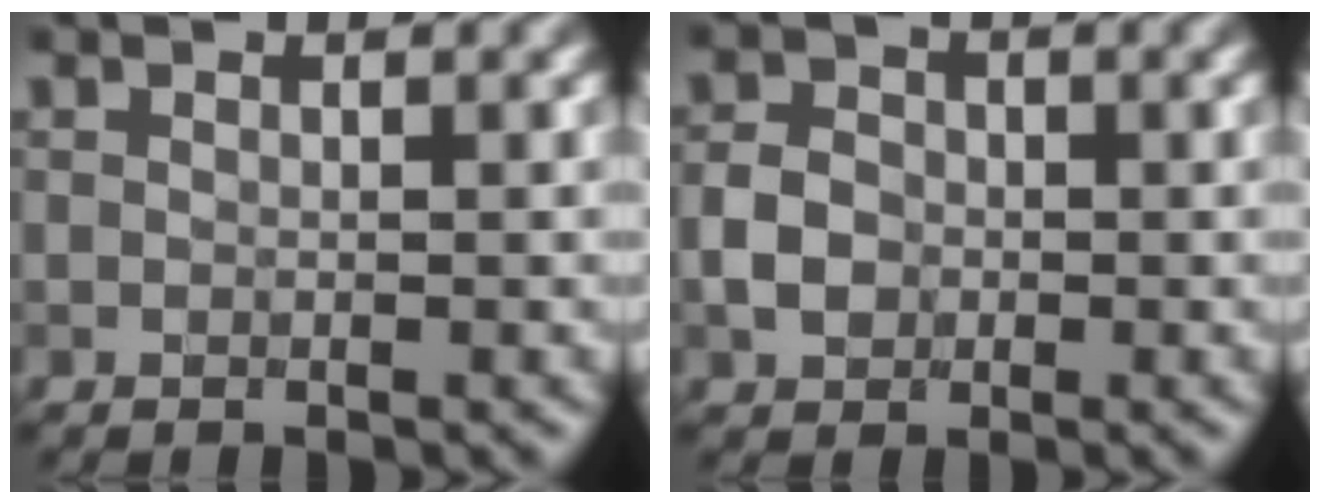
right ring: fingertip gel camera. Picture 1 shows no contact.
{"total": 2.5, "force": [-0.6, 2.1, 1.2], "torque": [-0.023, 0.008, -0.016]}